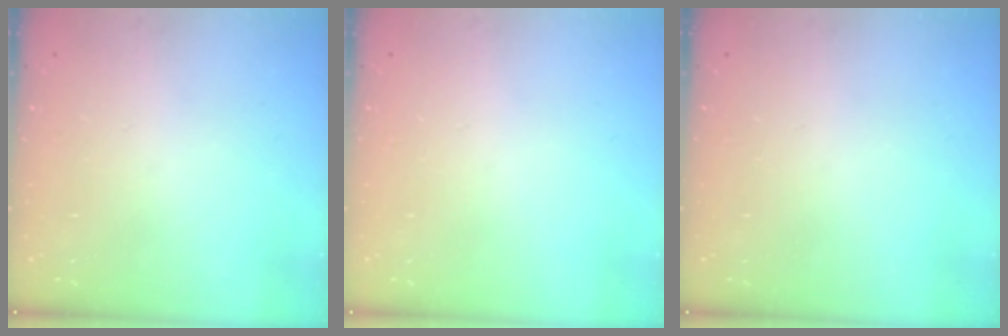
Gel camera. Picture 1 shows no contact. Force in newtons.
{"total": 0.0}
{"total": 0.0}